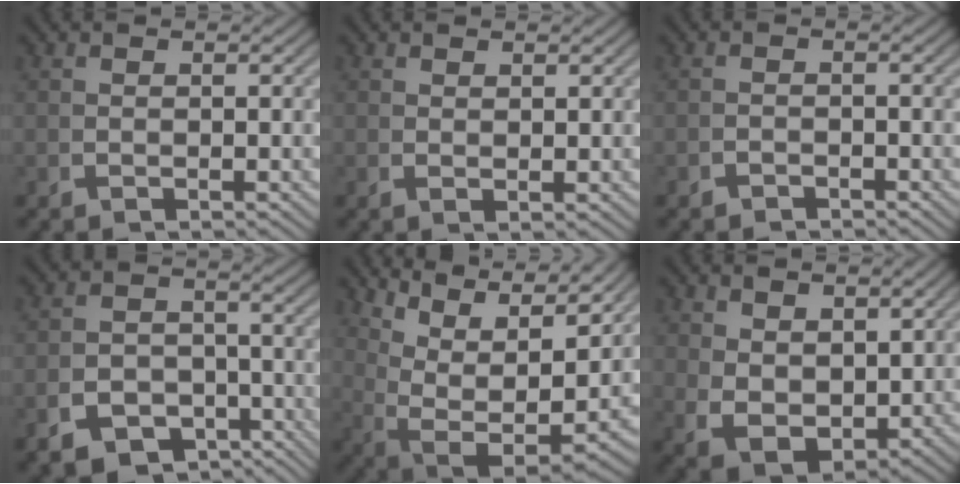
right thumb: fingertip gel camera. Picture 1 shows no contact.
{"total": 0.9, "force": [0.9, -0.1, 0.3], "torque": [-0.002, 0.001, 0.019]}
{"total": 1.4, "force": [-1.4, 0.0, -0.2], "torque": [0.009, -0.005, -0.023]}
{"total": 11.3, "force": [-6.8, 8.2, 3.6], "torque": [-0.063, -0.045, -0.101]}
{"total": 14.8, "force": [2.5, 9.9, 10.7], "torque": [-0.220, -0.050, 0.058]}
{"total": 6.5, "force": [-0.2, 4.9, 4.3], "torque": [-0.101, -0.038, 0.021]}